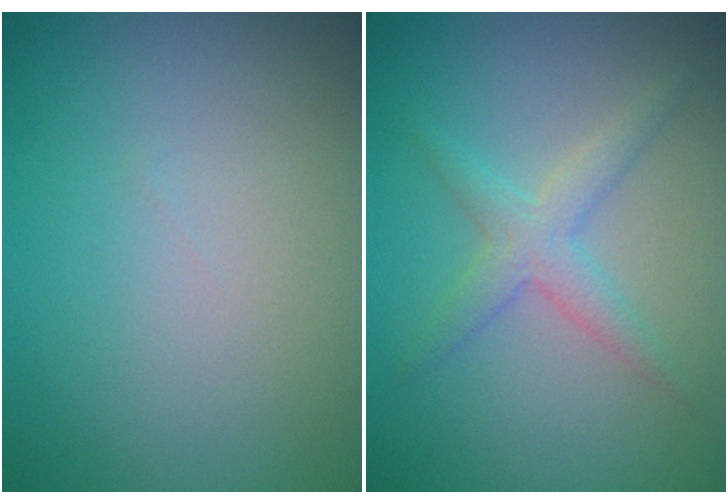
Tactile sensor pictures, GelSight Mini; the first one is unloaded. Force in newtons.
{"total": 2.6, "press": 2.6, "slide": 0.1}